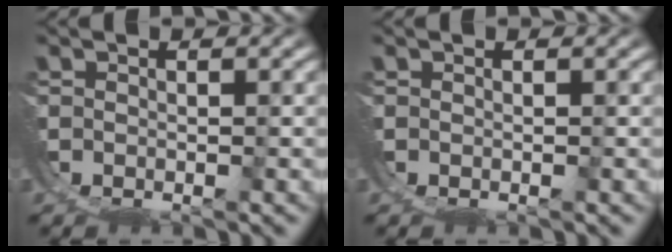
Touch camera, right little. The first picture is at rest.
{"total": 0.0}